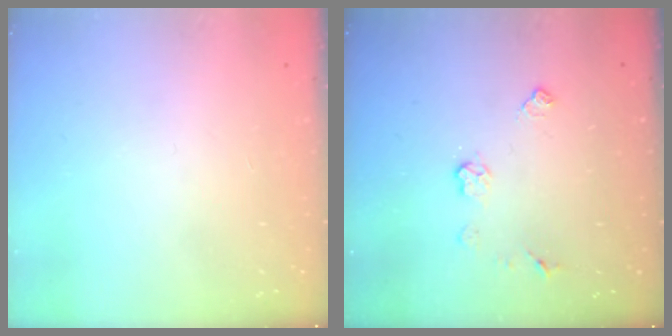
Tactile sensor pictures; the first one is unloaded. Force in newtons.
{"total": 5.8, "press": 5.7, "slide": 0.5}